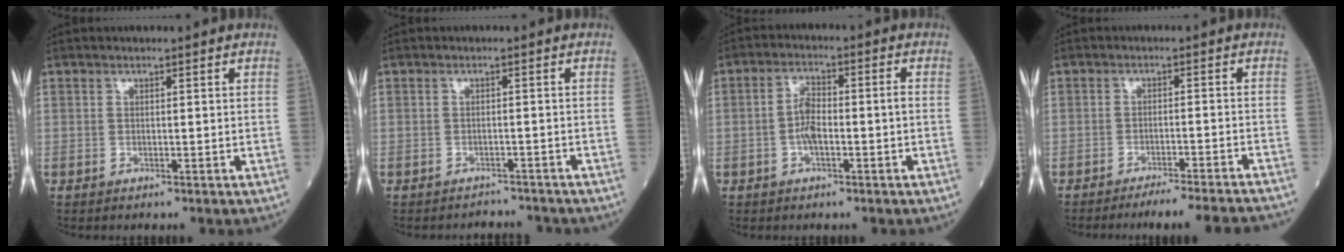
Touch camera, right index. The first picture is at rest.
{"total": 3.8, "force": [-3.7, 0.9, -0.3], "torque": [0.008, -0.001, -0.047]}
{"total": 4.9, "force": [-1.1, 1.4, 4.6], "torque": [-0.099, 0.013, -0.023]}
{"total": 13.2, "force": [-12.4, -0.9, 4.4], "torque": [-0.031, -0.022, -0.161]}